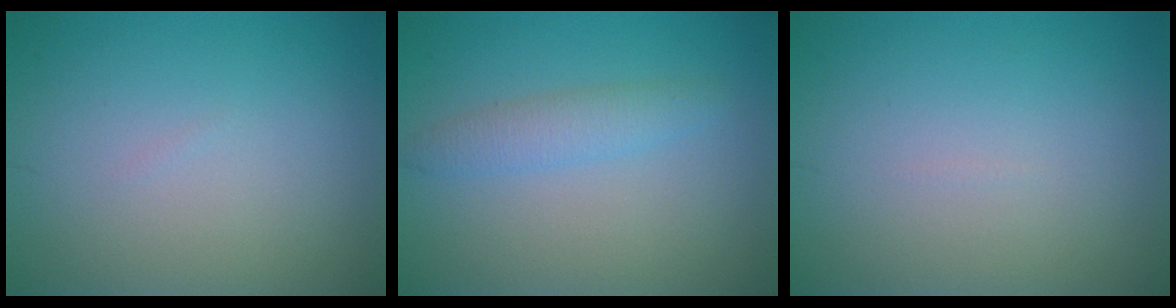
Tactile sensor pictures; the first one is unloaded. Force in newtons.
{"total": 2.2, "press": 2.2, "slide": 0.1}
{"total": 0.0}